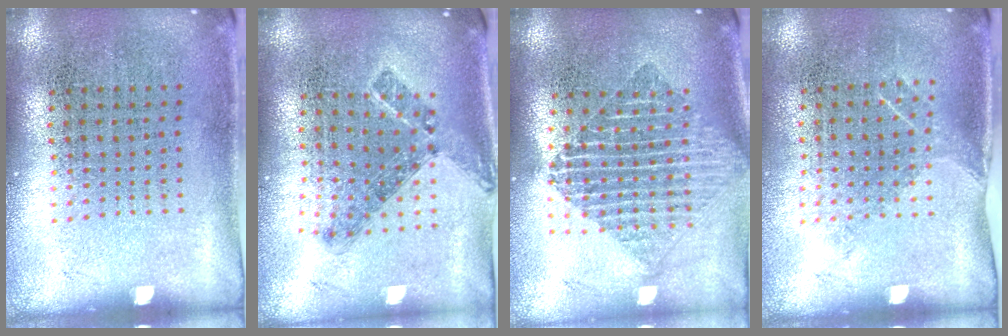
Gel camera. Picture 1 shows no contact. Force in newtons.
{"total": 0.8, "press": 0.8, "slide": 0.3}
{"total": 1.8, "press": 1.5, "slide": 1.0}
{"total": 1.1, "press": 0.8, "slide": 0.7}